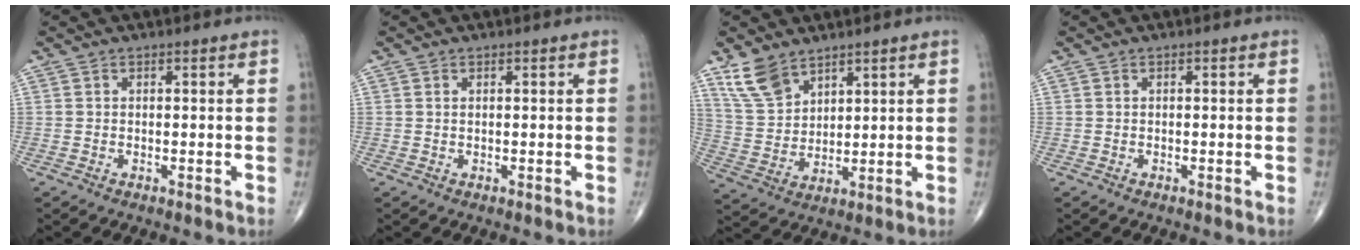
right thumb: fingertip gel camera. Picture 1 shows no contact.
{"total": 0.0}
{"total": 8.4, "force": [6.0, 4.5, 3.8], "torque": [-0.063, -0.025, 0.132]}
{"total": 0.0}